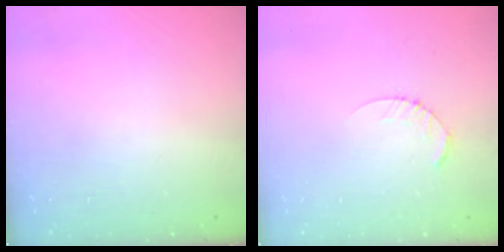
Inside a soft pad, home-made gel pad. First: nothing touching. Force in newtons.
{"total": 2.6, "press": 2.6, "slide": 0.4}